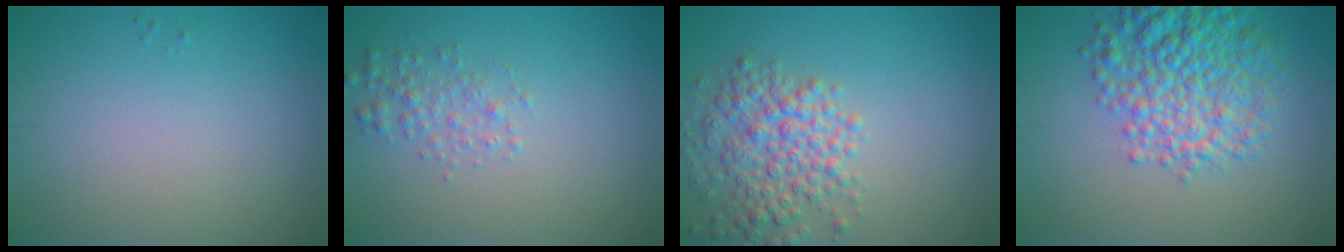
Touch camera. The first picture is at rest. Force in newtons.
{"total": 1.8, "press": 1.8, "slide": 0.0}
{"total": 5.0, "press": 5.0, "slide": 0.2}
{"total": 7.0, "press": 7.0, "slide": 0.3}